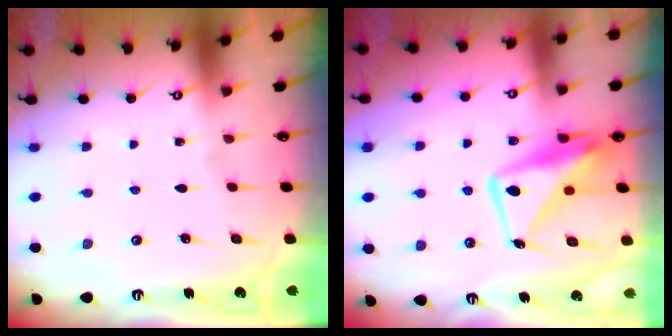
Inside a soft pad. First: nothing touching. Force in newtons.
{"total": 12.6, "press": 12.6, "slide": 1.2}